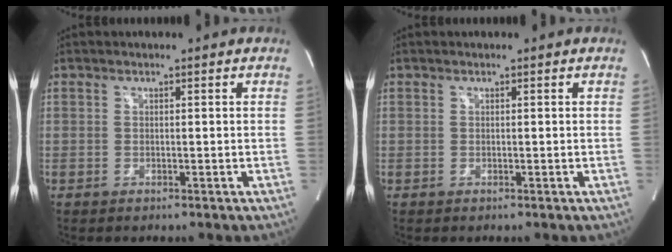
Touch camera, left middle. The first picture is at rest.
{"total": 0.0}